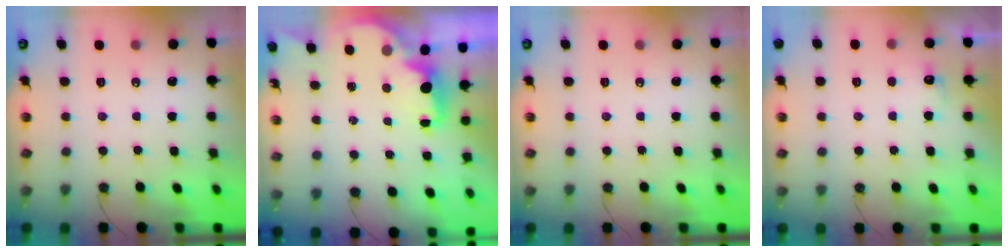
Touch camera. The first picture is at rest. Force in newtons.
{"total": 2.5, "press": 2.4, "slide": 0.8}
{"total": 0.0}
{"total": 5.2, "press": 5.0, "slide": 1.2}